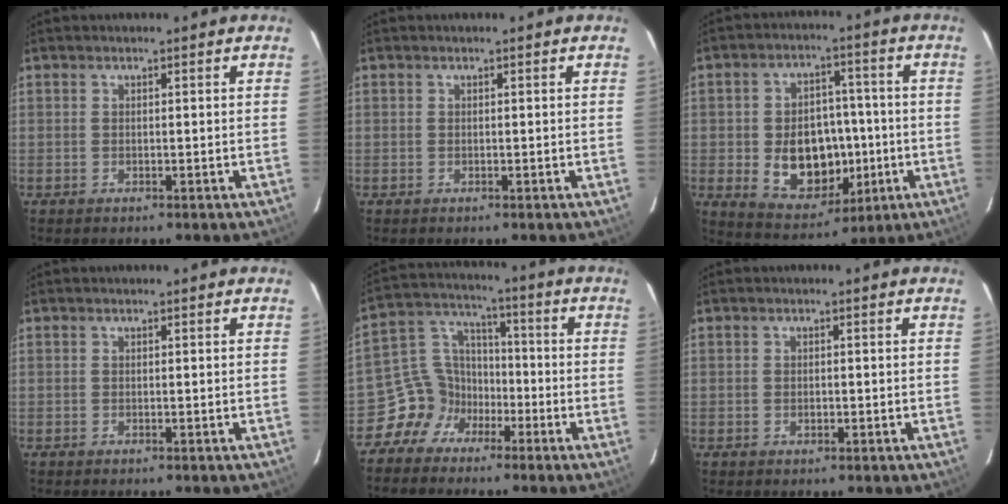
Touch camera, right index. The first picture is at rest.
{"total": 0.0}
{"total": 13.9, "force": [-2.2, 10.0, 9.4], "torque": [-0.185, 0.008, -0.011]}
{"total": 0.0}
{"total": 8.5, "force": [-5.3, 6.5, 1.2], "torque": [-0.028, 0.043, -0.110]}
{"total": 1.1, "force": [-0.3, 0.8, 0.6], "torque": [-0.010, 0.002, -0.004]}